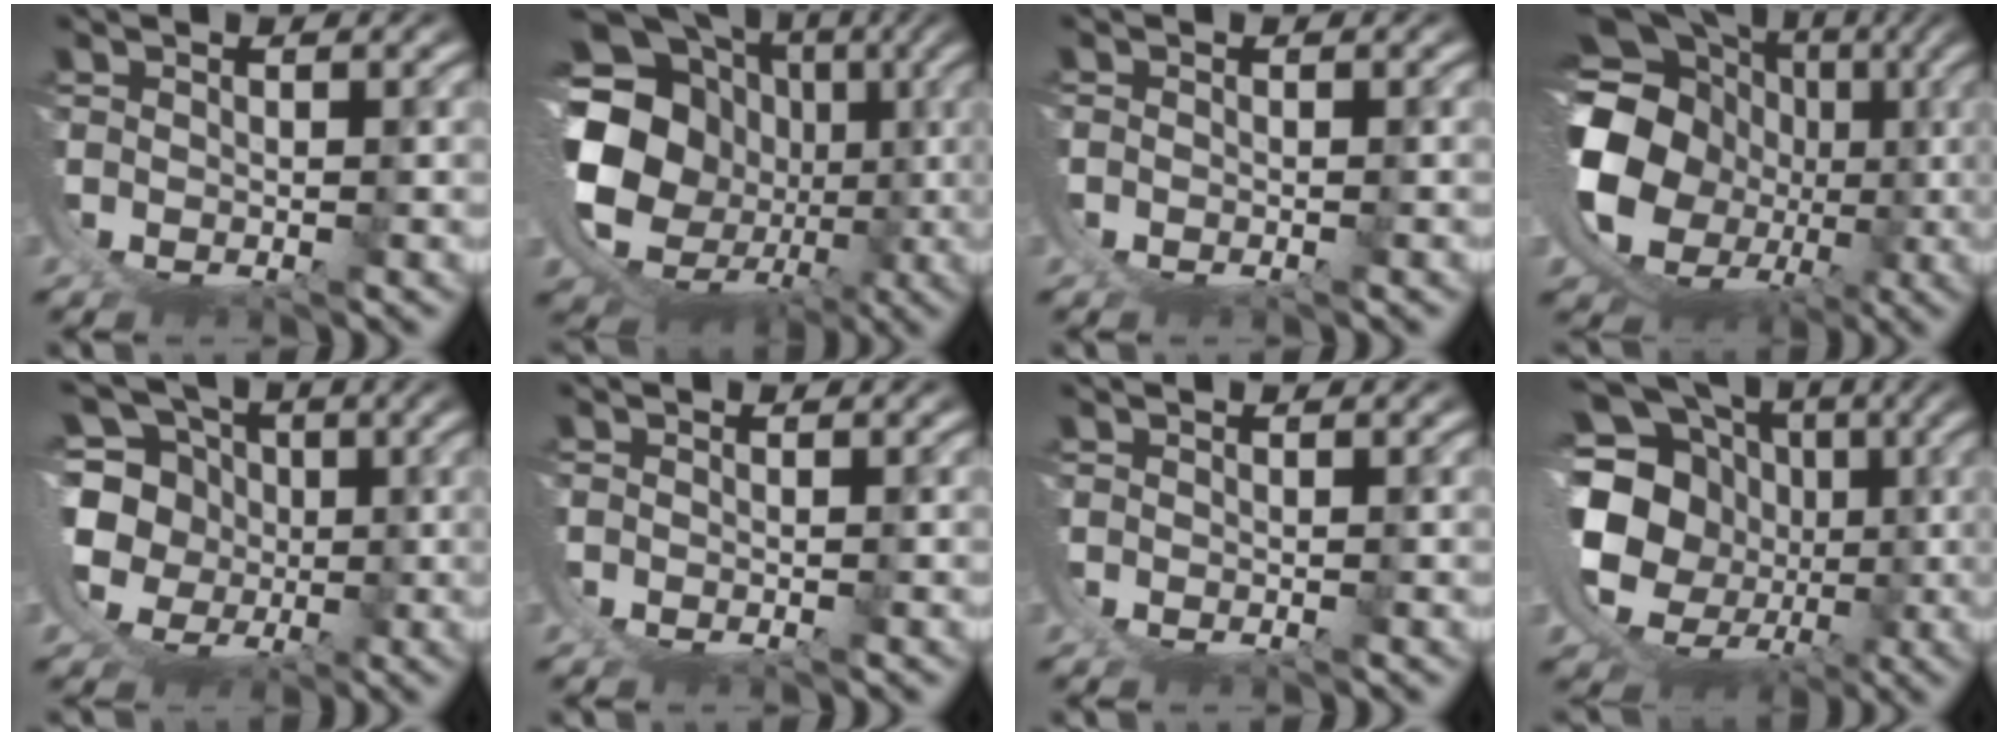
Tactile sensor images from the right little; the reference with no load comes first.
{"total": 17.4, "force": [-0.5, 13.4, 11.1], "torque": [-0.225, -0.049, 0.008]}
{"total": 1.0, "force": [-0.4, -0.9, 0.1], "torque": [0.005, 0.002, -0.009]}
{"total": 19.0, "force": [0.5, 14.7, 12.1], "torque": [-0.231, -0.047, 0.015]}
{"total": 14.3, "force": [0.3, 12.5, 7.0], "torque": [-0.167, -0.057, 0.009]}
{"total": 0.0}
{"total": 0.0}
{"total": 17.3, "force": [1.5, 13.8, 10.2], "torque": [-0.203, -0.027, 0.016]}